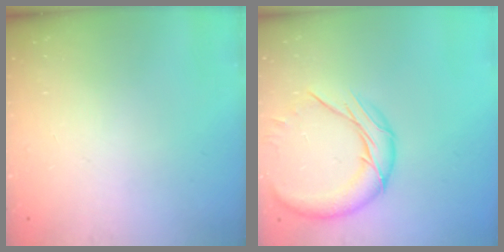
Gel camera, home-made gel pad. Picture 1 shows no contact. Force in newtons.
{"total": 13.3, "press": 13.2, "slide": 1.0}